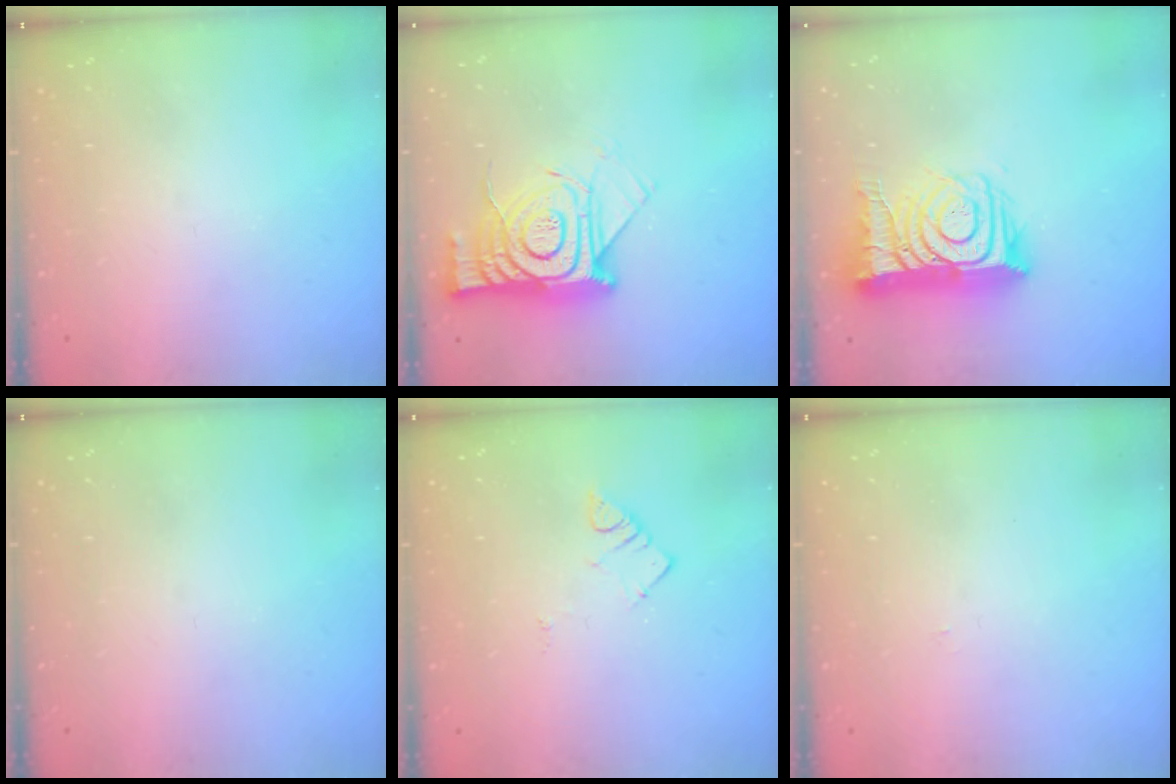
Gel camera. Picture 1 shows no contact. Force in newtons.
{"total": 16.7, "press": 16.6, "slide": 1.8}
{"total": 17.6, "press": 17.5, "slide": 1.6}
{"total": 0.0}
{"total": 3.5, "press": 3.5, "slide": 0.4}
{"total": 2.2, "press": 2.2, "slide": 0.3}